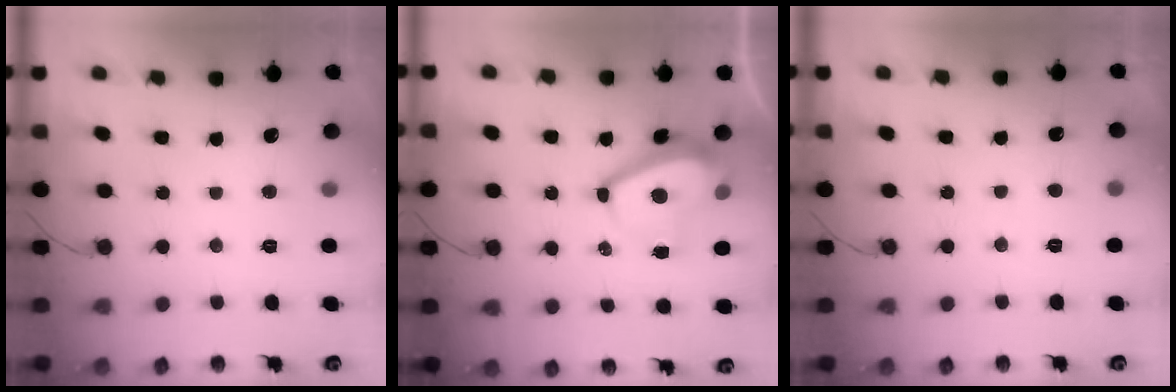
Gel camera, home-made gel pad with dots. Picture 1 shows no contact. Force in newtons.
{"total": 11.9, "press": 11.7, "slide": 2.0}
{"total": 1.3, "press": 1.3, "slide": 0.4}